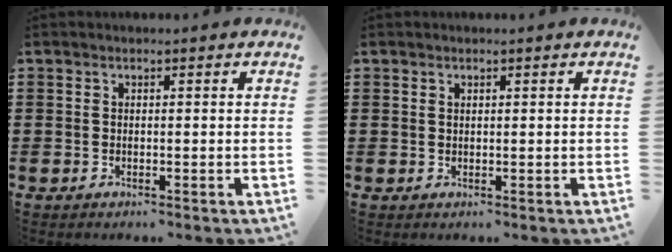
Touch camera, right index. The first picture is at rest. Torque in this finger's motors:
{"motor_torque": [-0.67, 1.14, -0.04, -0.01]}